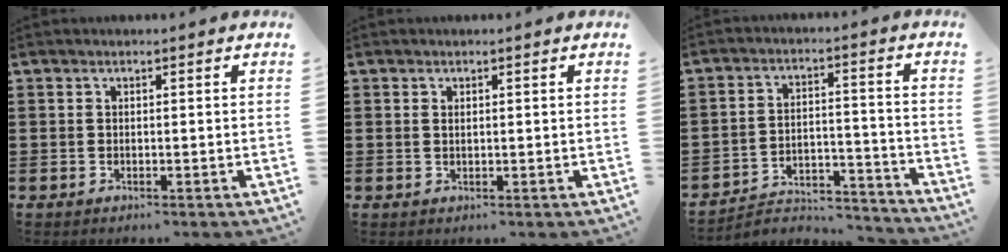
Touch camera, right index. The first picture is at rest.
{"total": 0.5, "force": [0.3, 0.3, 0.4], "torque": [-0.008, 0.001, 0.005]}
{"total": 4.1, "force": [-3.8, 1.1, 1.0], "torque": [-0.020, 0.009, -0.081]}